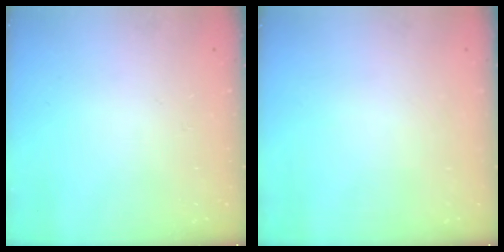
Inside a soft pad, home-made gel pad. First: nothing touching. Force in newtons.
{"total": 0.0}